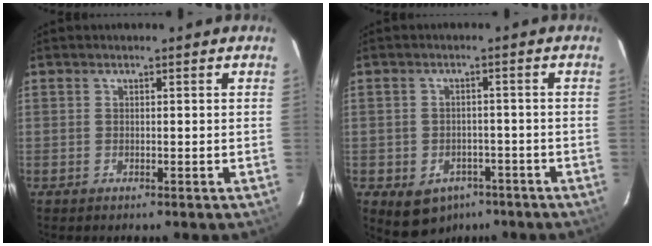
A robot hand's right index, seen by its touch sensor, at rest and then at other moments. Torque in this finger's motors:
{"motor_torque": [1.02, -1.12, 0.19, -0.01]}